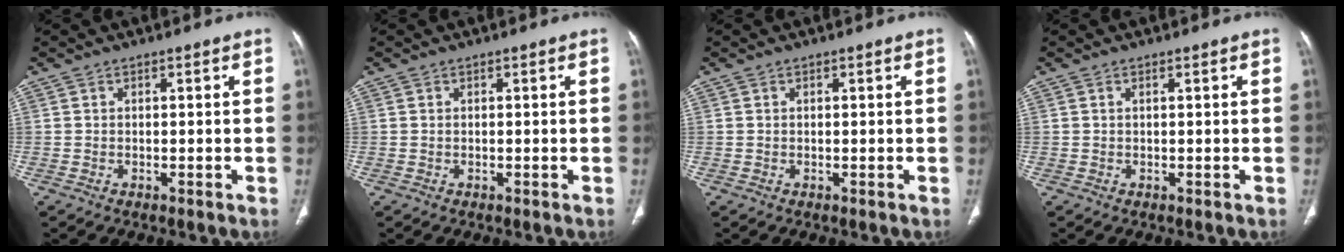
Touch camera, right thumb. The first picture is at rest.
{"total": 0.0}
{"total": 0.0}
{"total": 0.0}